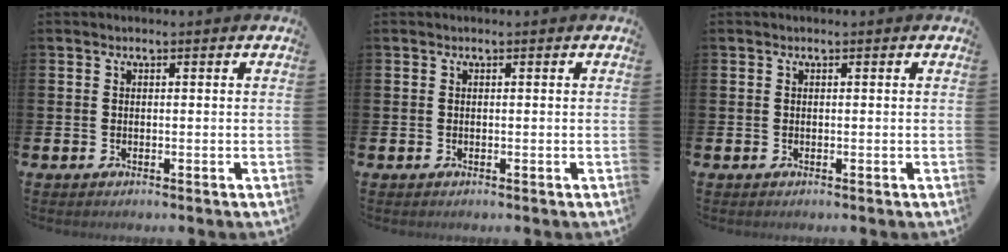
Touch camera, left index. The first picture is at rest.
{"total": 0.0}
{"total": 0.0}